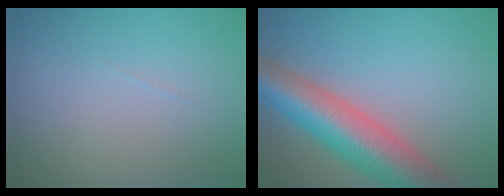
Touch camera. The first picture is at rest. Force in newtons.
{"total": 9.9, "press": 9.9, "slide": 0.5}